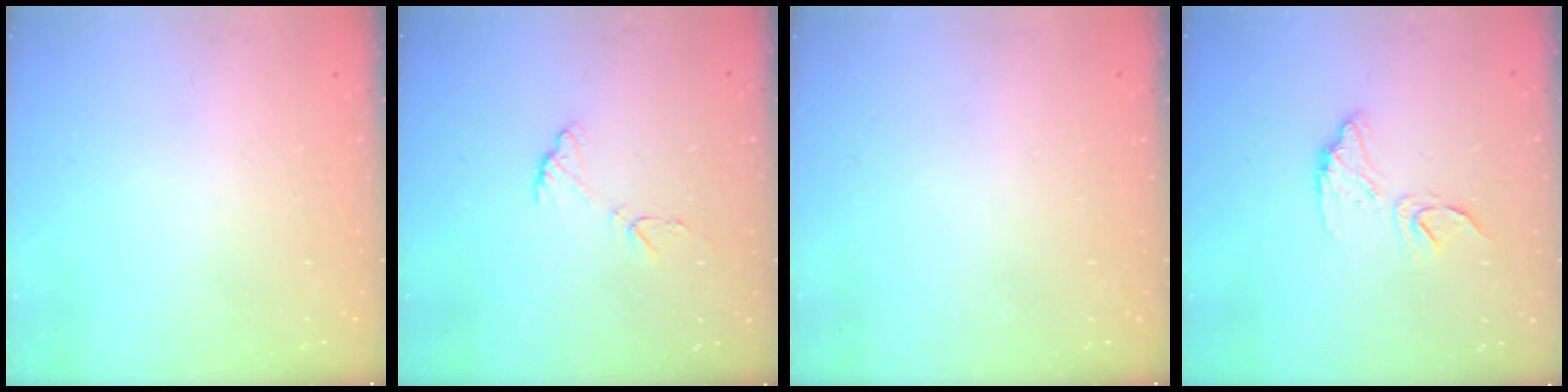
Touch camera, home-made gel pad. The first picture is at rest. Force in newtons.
{"total": 8.5, "press": 8.5, "slide": 0.6}
{"total": 0.0}
{"total": 10.0, "press": 10.0, "slide": 0.4}